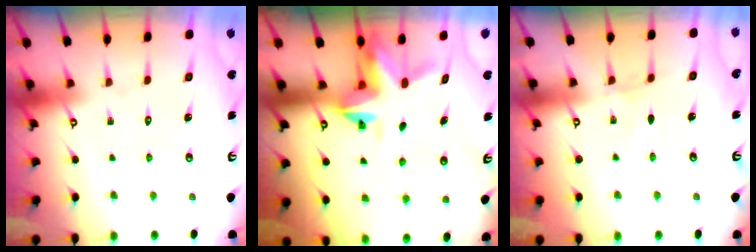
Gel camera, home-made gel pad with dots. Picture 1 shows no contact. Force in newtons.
{"total": 4.5, "press": 4.5, "slide": 0.4}
{"total": 2.9, "press": 2.9, "slide": 0.4}